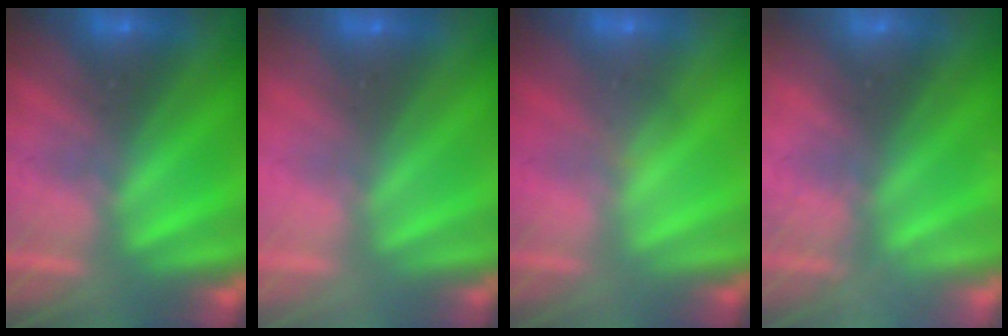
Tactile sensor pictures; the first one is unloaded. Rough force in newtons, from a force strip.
{"total": 3.7}
{"total": 2.8}
{"total": 2.4}